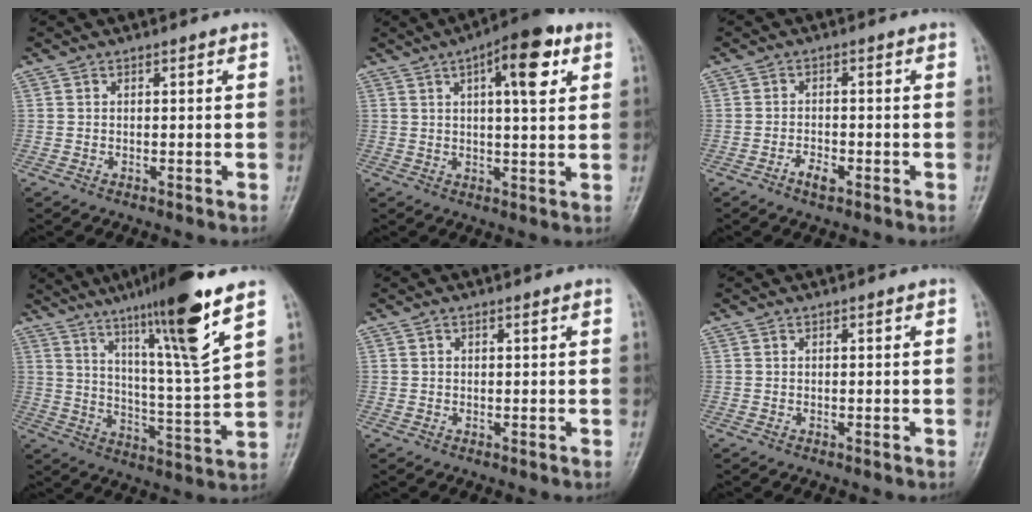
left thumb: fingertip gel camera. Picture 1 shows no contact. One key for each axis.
{"total": 11.1, "fx": 4.5, "fy": 3.6, "fz": 9.5, "tx": -0.122, "ty": 0.000, "tz": 0.061}
{"total": 2.7, "fx": -1.6, "fy": 1.3, "fz": 1.8, "tx": -0.031, "ty": 0.009, "tz": -0.030}
{"total": 17.4, "fx": 10.7, "fy": 0.5, "fz": 13.7, "tx": -0.216, "ty": -0.055, "tz": 0.174}
{"total": 0.8, "fx": 0.4, "fy": 0.5, "fz": 0.5, "tx": -0.004, "ty": 0.001, "tz": 0.006}
{"total": 0.0}